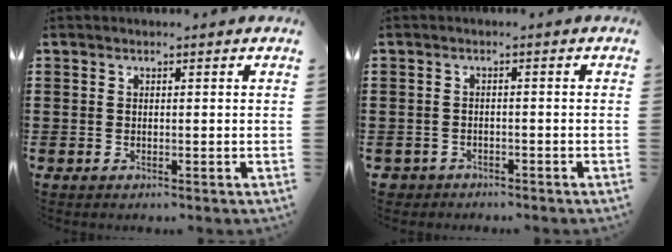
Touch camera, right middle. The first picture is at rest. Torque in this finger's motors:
{"motor_torque": [-0.06, -0.05, -0.04, -0.01]}